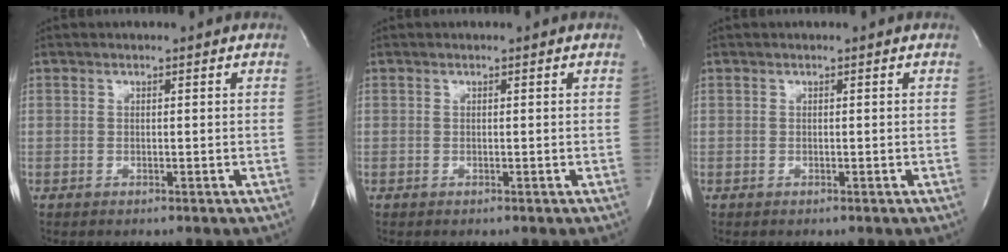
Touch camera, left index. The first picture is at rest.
{"total": 0.0}
{"total": 0.0}